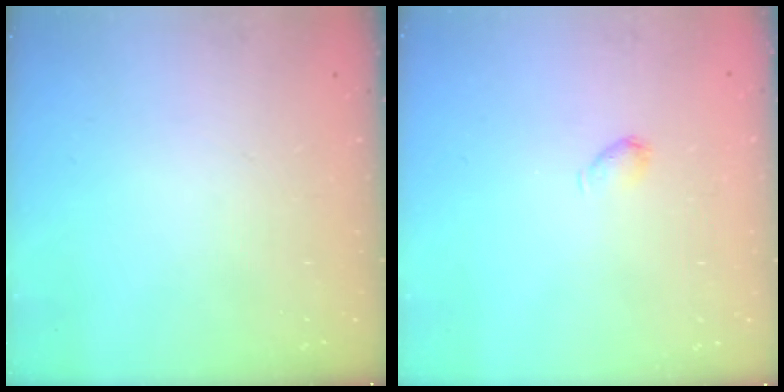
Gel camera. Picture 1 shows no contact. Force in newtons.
{"total": 3.1, "press": 3.1, "slide": 0.5}